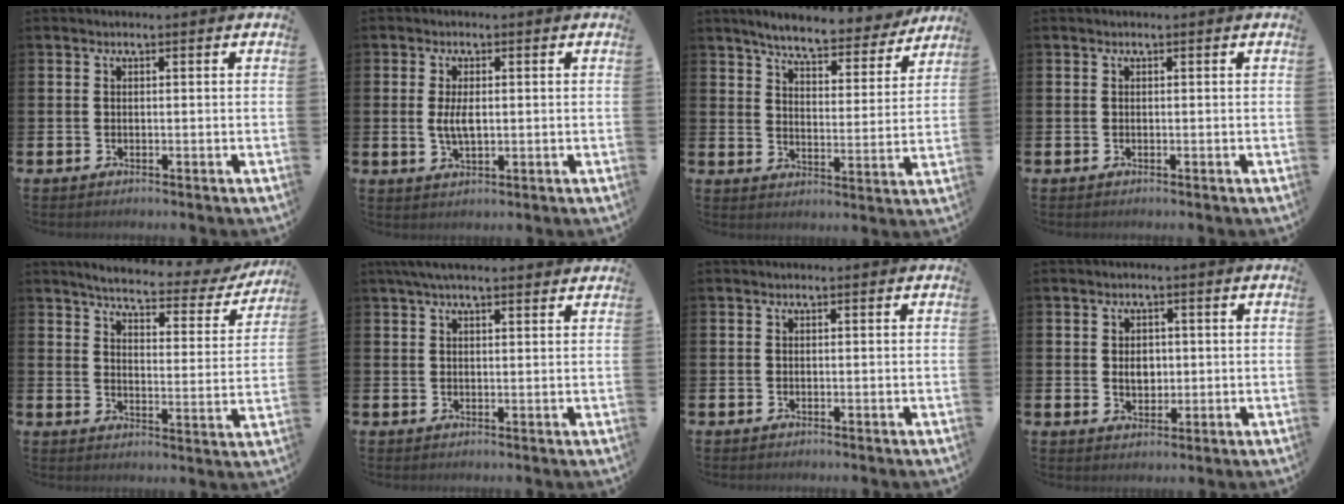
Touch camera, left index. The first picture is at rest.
{"total": 3.3, "force": [0.3, 1.4, 2.9], "torque": [-0.050, 0.002, 0.002]}
{"total": 6.6, "force": [6.2, 0.8, 2.2], "torque": [-0.062, -0.036, 0.103]}
{"total": 0.0}
{"total": 4.4, "force": [3.9, 0.8, 1.8], "torque": [-0.050, -0.032, 0.057]}
{"total": 3.8, "force": [3.2, 0.7, 1.8], "torque": [-0.038, -0.004, 0.058]}
{"total": 0.0}
{"total": 2.8, "force": [0.2, 2.2, 1.8], "torque": [-0.024, 0.004, -0.001]}